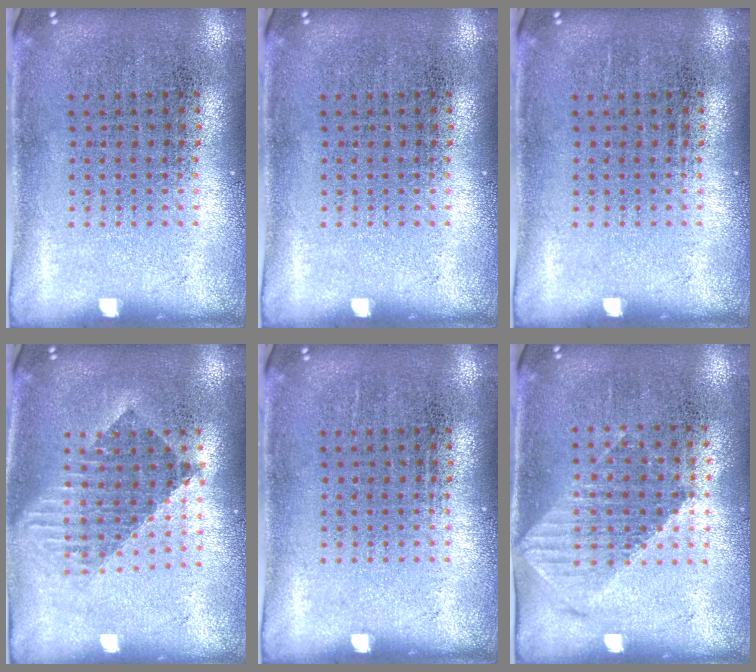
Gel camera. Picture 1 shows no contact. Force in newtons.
{"total": 0.0}
{"total": 0.0}
{"total": 1.7, "press": 1.4, "slide": 1.0}
{"total": 0.0}
{"total": 1.1, "press": 1.0, "slide": 0.4}